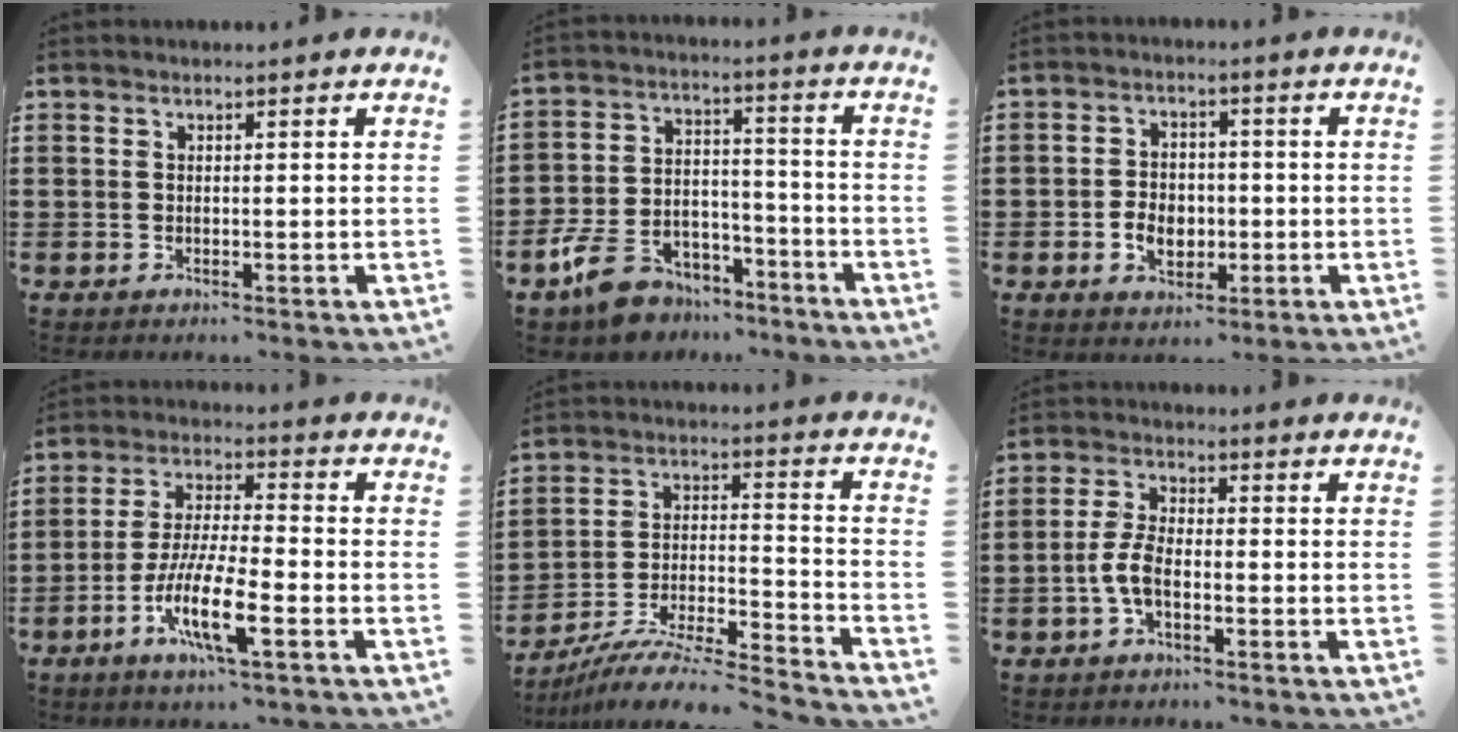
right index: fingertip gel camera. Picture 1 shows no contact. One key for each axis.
{"total": 8.4, "fx": -6.9, "fy": 3.9, "fz": 2.9, "tx": -0.076, "ty": 0.026, "tz": -0.135}
{"total": 4.5, "fx": -1.1, "fy": 3.5, "fz": 2.7, "tx": -0.048, "ty": 0.003, "tz": -0.024}
{"total": 10.4, "fx": -4.8, "fy": 2.1, "fz": 9.0, "tx": -0.198, "ty": -0.013, "tz": -0.096}
{"total": 8.4, "fx": -7.8, "fy": 0.2, "fz": 3.1, "tx": -0.056, "ty": -0.004, "tz": -0.160}
{"total": 4.7, "fx": -1.7, "fy": 2.0, "fz": 3.9, "tx": -0.103, "ty": -0.005, "tz": -0.041}